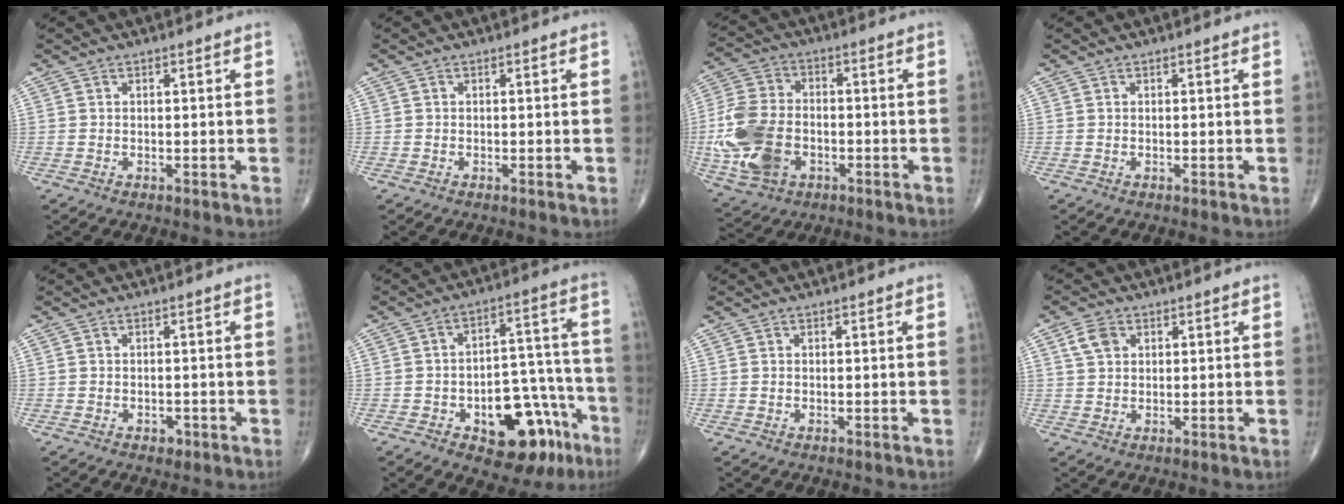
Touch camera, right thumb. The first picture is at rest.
{"total": 0.0}
{"total": 15.0, "force": [-3.5, 10.2, 10.4], "torque": [-0.218, 0.009, -0.067]}
{"total": 0.0}
{"total": 1.2, "force": [-0.7, 0.8, 0.5], "torque": [-0.004, 0.001, -0.010]}
{"total": 17.0, "force": [-8.2, 9.0, 11.9], "torque": [-0.111, 0.069, -0.104]}
{"total": 0.0}
{"total": 3.8, "force": [1.5, 2.7, 2.2], "torque": [-0.036, 0.002, 0.030]}